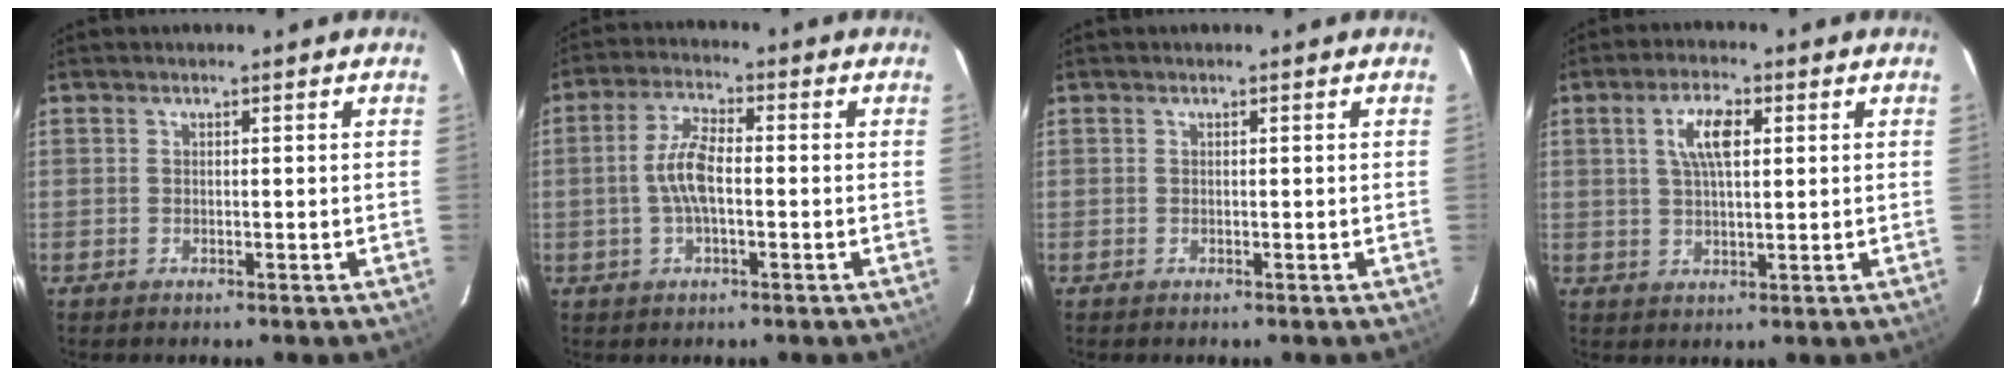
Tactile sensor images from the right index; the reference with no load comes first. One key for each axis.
{"total": 6.5, "fx": -1.0, "fy": 2.4, "fz": 6.0, "tx": -0.124, "ty": 0.010, "tz": -0.020}
{"total": 0.0}
{"total": 6.3, "fx": 1.9, "fy": 2.4, "fz": 5.5, "tx": -0.102, "ty": 0.011, "tz": 0.036}